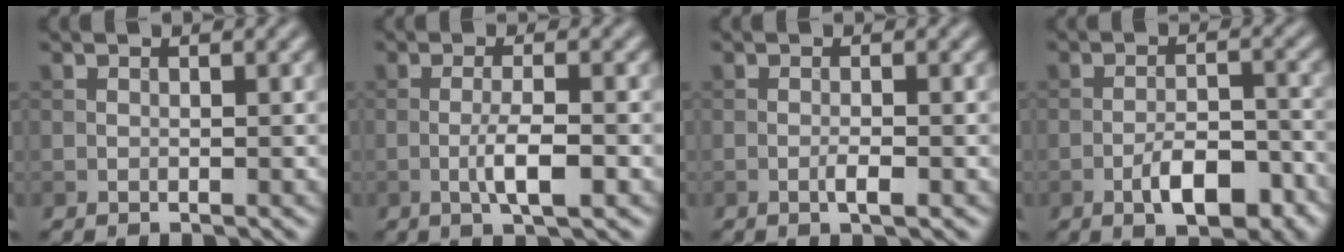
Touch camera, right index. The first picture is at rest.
{"total": 3.5, "force": [-1.0, 0.6, 3.2], "torque": [-0.059, 0.001, -0.021]}
{"total": 1.4, "force": [-0.6, 0.2, 1.3], "torque": [-0.022, 0.000, -0.013]}
{"total": 5.8, "force": [-2.9, 2.2, 4.5], "torque": [-0.068, 0.004, -0.044]}